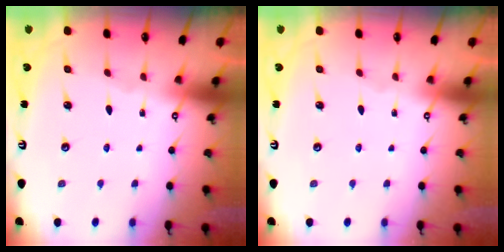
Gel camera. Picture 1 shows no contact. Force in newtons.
{"total": 0.0}